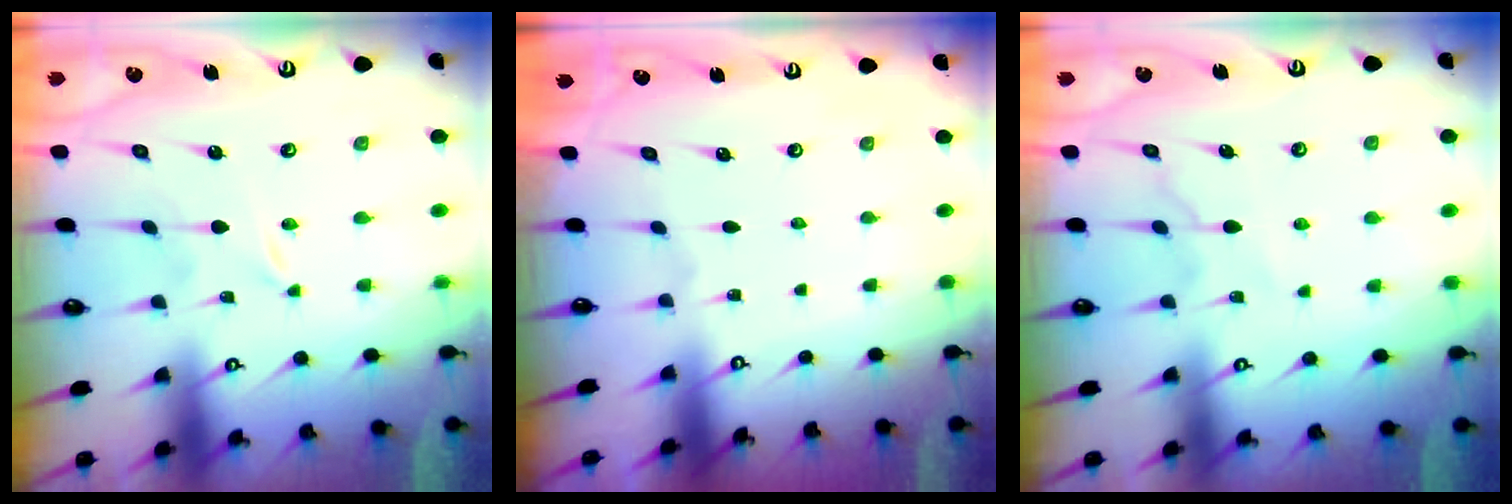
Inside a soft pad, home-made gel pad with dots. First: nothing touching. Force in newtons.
{"total": 0.0}
{"total": 7.4, "press": 7.3, "slide": 0.9}